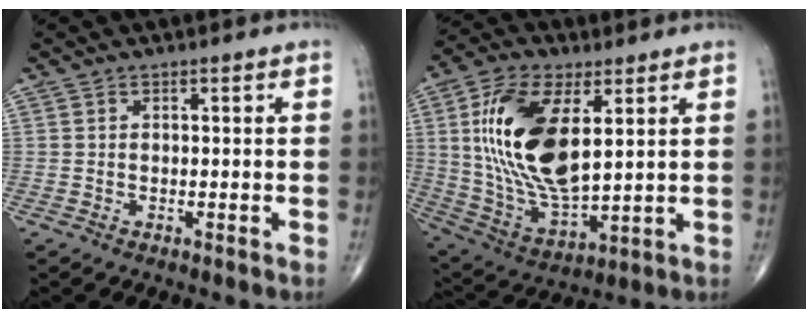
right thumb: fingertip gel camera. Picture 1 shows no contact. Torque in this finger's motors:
{"motor_torque": [2.35, 2.66, 1.94, 0.45, 0.26]}